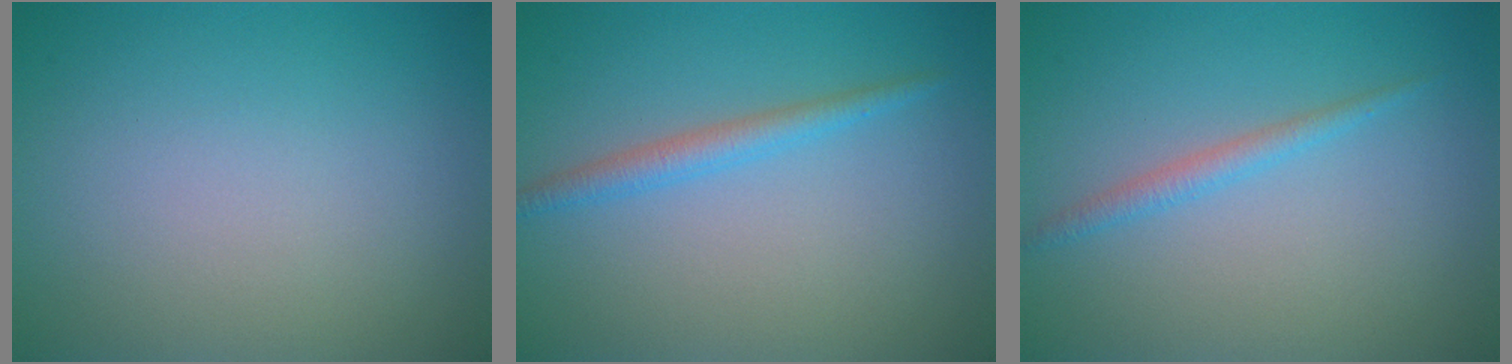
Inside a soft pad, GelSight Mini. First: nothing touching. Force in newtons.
{"total": 2.0, "press": 2.0, "slide": 0.1}
{"total": 1.4, "press": 1.4, "slide": 0.1}